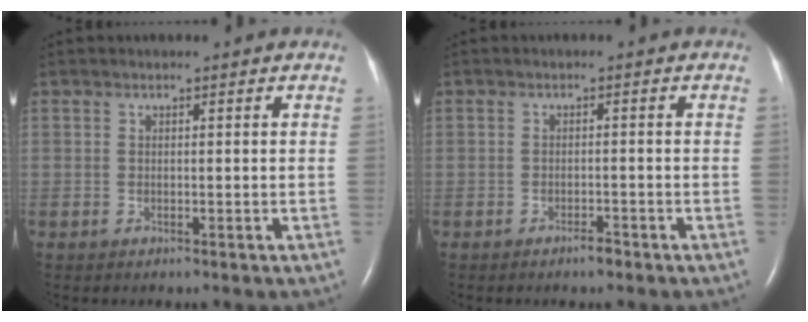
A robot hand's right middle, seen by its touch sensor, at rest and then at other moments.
{"total": 1.4, "force": [-1.2, 0.3, 0.8], "torque": [-0.014, 0.000, -0.017]}